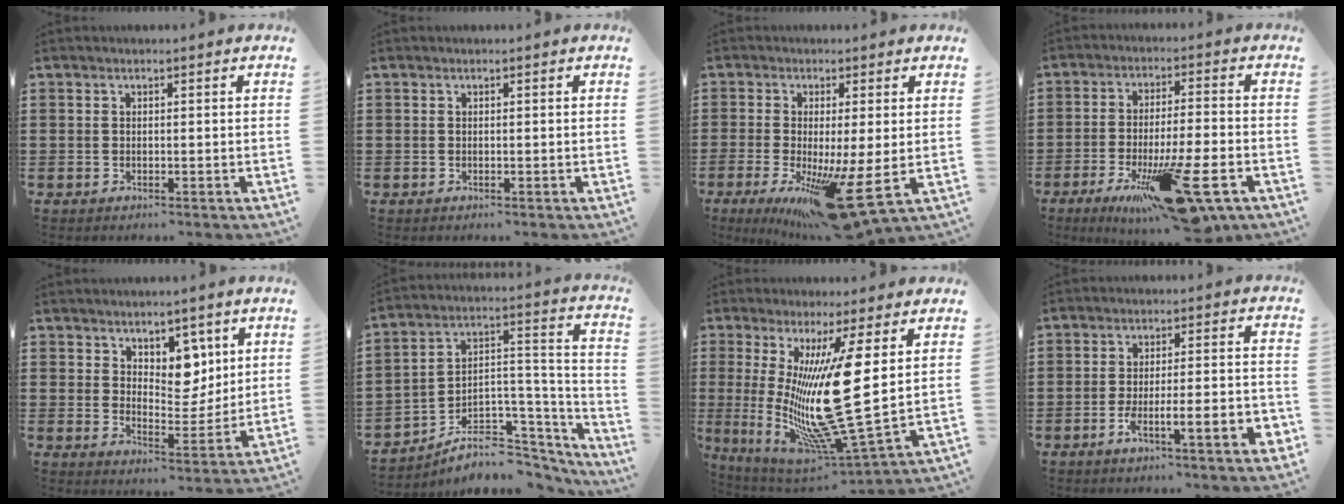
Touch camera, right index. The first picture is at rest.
{"total": 0.0}
{"total": 10.6, "force": [-4.1, 1.1, 9.8], "torque": [-0.157, -0.019, -0.069]}
{"total": 19.0, "force": [-9.4, 3.7, 16.2], "torque": [-0.256, 0.007, -0.140]}
{"total": 6.5, "force": [4.1, 4.5, 2.3], "torque": [-0.046, -0.015, 0.070]}
{"total": 5.9, "force": [-4.0, 3.9, 2.1], "torque": [-0.038, -0.003, -0.068]}
{"total": 15.0, "force": [3.4, 1.7, 14.5], "torque": [-0.272, -0.062, 0.046]}
{"total": 6.8, "force": [-3.6, 0.9, 5.7], "torque": [-0.099, -0.002, -0.067]}